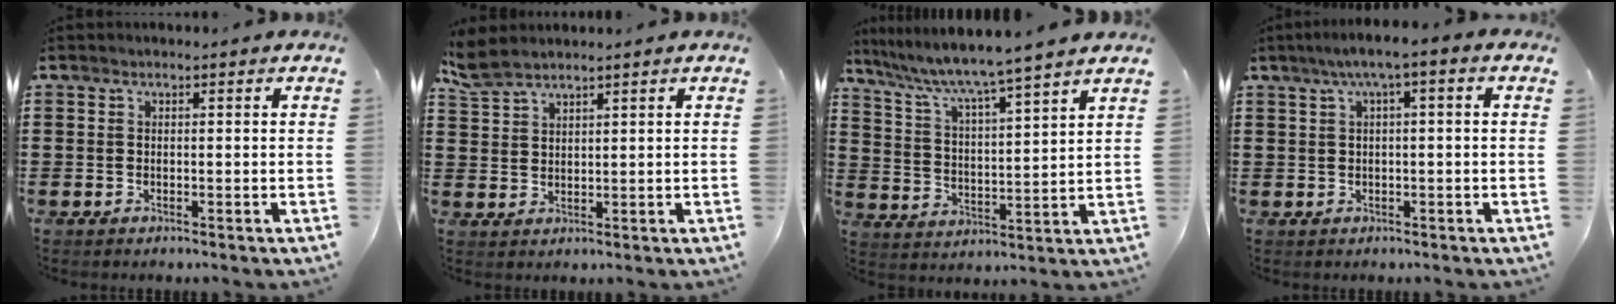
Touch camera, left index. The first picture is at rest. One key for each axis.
{"total": 3.6, "fx": 3.0, "fy": 1.0, "fz": 1.6, "tx": -0.041, "ty": 0.000, "tz": 0.057}
{"total": 5.6, "fx": 5.0, "fy": -1.1, "fz": 2.2, "tx": -0.067, "ty": -0.042, "tz": 0.077}
{"total": 3.1, "fx": 0.0, "fy": 0.2, "fz": 3.1, "tx": -0.055, "ty": 0.004, "tz": -0.005}